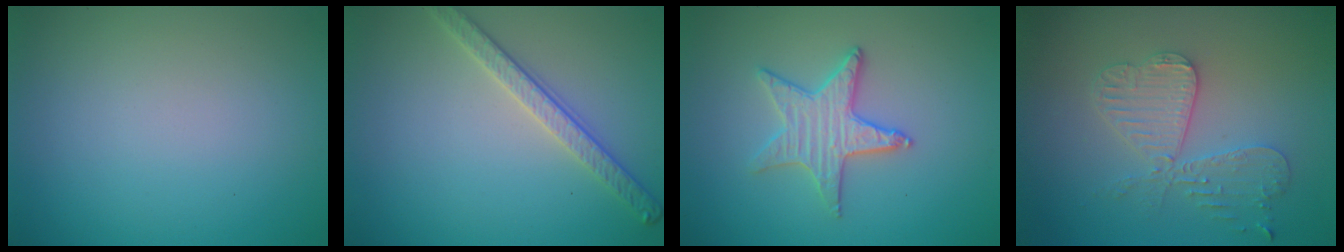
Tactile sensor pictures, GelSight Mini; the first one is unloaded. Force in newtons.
{"total": 2.8, "press": 2.7, "slide": 0.7}
{"total": 3.1, "press": 3.1, "slide": 0.4}
{"total": 4.2, "press": 3.6, "slide": 2.0}